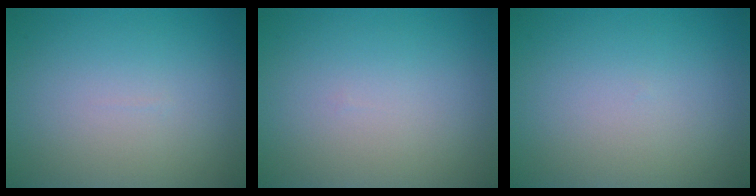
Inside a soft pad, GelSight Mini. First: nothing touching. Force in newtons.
{"total": 0.0}
{"total": 0.0}